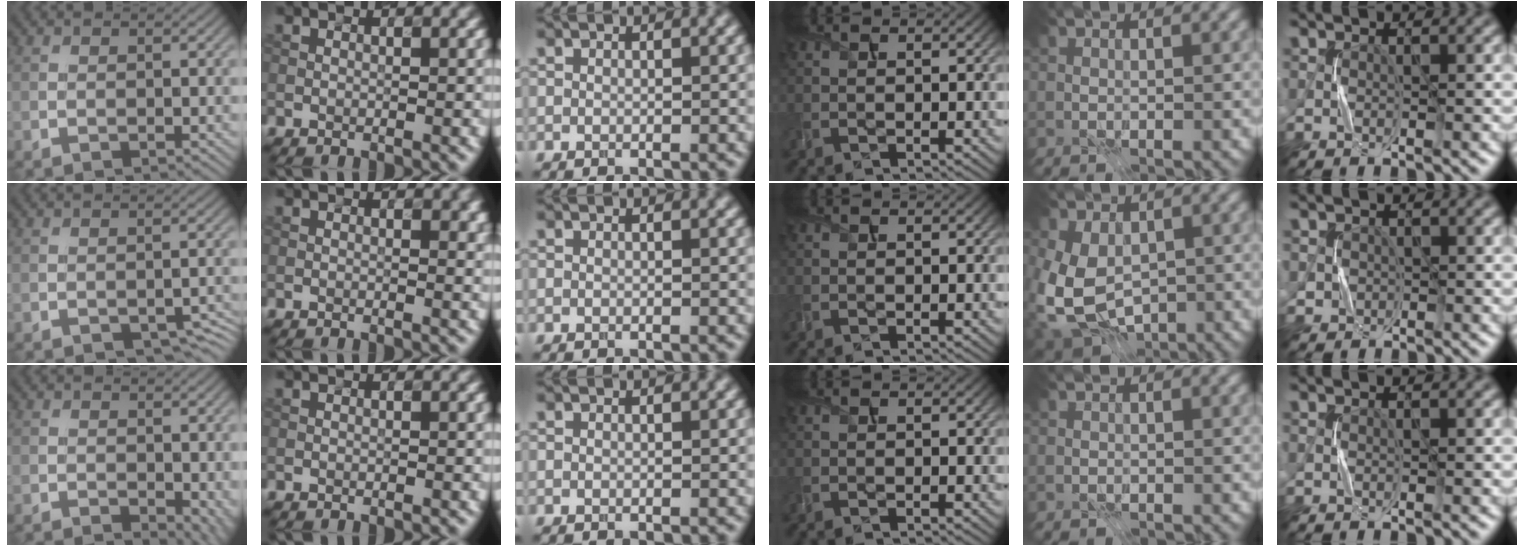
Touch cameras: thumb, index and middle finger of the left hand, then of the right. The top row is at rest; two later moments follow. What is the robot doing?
{"motion": "press", "object": "syringe"}